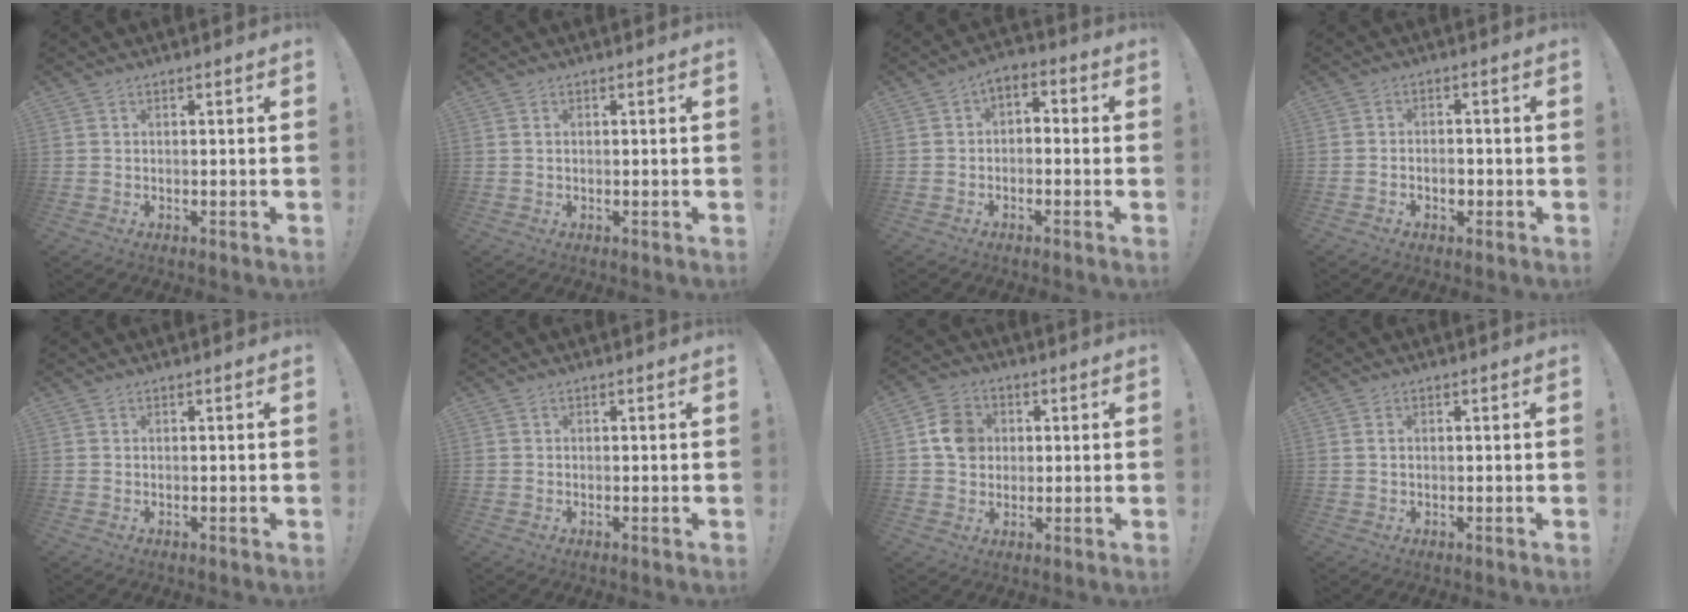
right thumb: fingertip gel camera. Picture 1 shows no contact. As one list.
[{"total": 0.6, "force": [0.3, 0.4, 0.4], "torque": [-0.013, 0.005, 0.005]}, {"total": 4.2, "force": [-2.5, 2.7, 2.0], "torque": [-0.026, 0.020, -0.043]}, {"total": 2.9, "force": [-1.4, 2.1, 1.4], "torque": [-0.021, 0.003, -0.025]}, {"total": 0.0}, {"total": 0.0}, {"total": 8.8, "force": [1.5, 7.8, 3.8], "torque": [-0.037, 0.006, 0.030]}, {"total": 1.1, "force": [0.3, 0.7, 0.8], "torque": [-0.022, 0.005, 0.006]}]